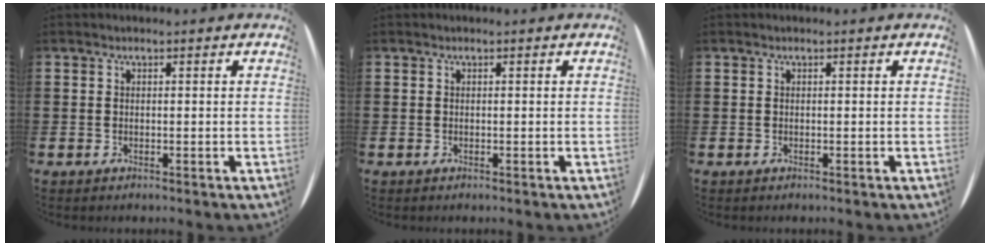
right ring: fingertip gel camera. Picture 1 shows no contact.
{"total": 0.0}
{"total": 0.0}